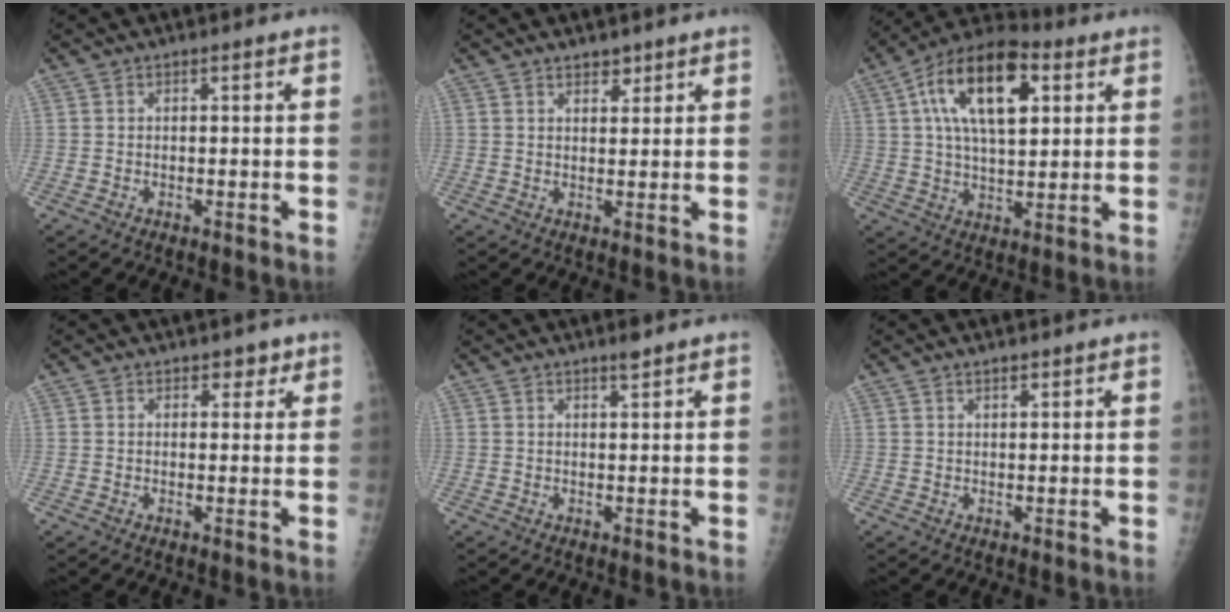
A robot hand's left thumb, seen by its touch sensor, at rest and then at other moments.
{"total": 2.4, "force": [1.9, 1.2, 1.0], "torque": [-0.002, -0.012, 0.029]}
{"total": 17.8, "force": [5.7, 8.9, 14.3], "torque": [-0.226, 0.006, 0.090]}
{"total": 2.5, "force": [1.6, 1.5, 1.1], "torque": [0.007, -0.007, 0.018]}
{"total": 1.6, "force": [1.2, 0.2, 0.9], "torque": [-0.011, -0.009, 0.022]}
{"total": 1.3, "force": [1.0, 0.4, 0.8], "torque": [-0.007, -0.006, 0.019]}